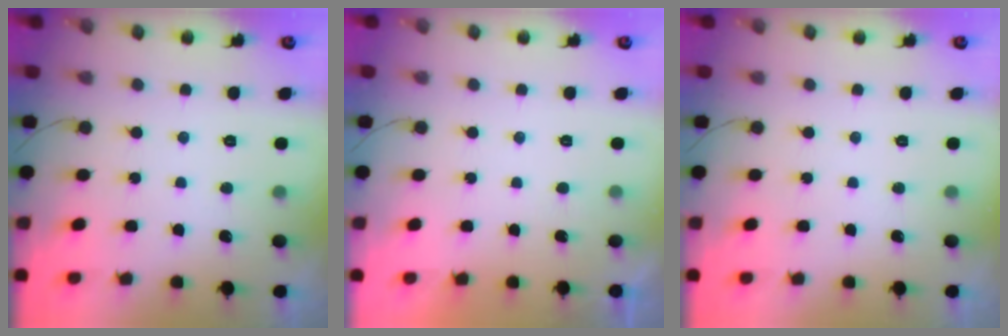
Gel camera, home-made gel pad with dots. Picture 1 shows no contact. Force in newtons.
{"total": 2.0, "press": 2.0, "slide": 0.6}
{"total": 0.0}